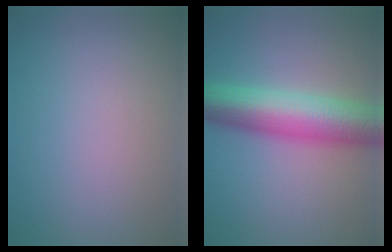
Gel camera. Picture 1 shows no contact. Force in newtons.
{"total": 9.0, "press": 9.0, "slide": 0.1}